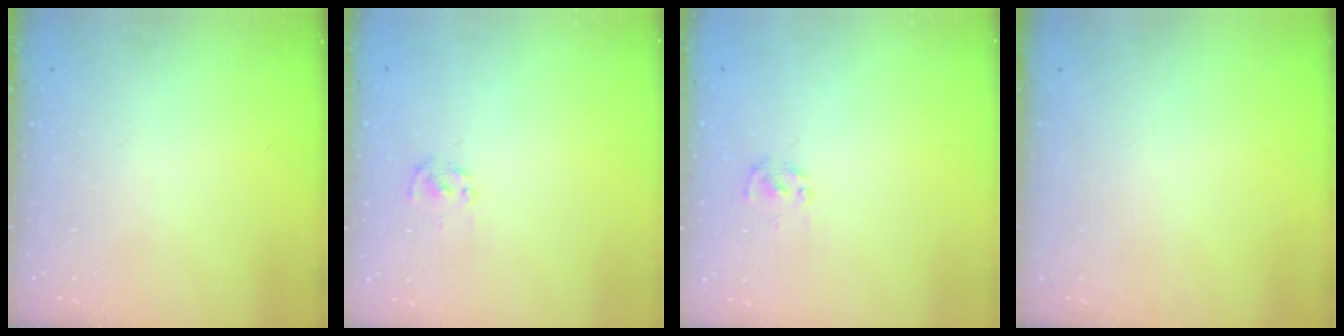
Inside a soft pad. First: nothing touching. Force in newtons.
{"total": 2.0, "press": 1.8, "slide": 0.7}
{"total": 2.0, "press": 1.8, "slide": 0.7}
{"total": 0.0}